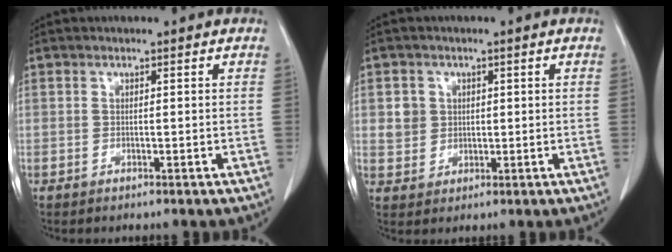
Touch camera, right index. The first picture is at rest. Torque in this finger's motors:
{"motor_torque": [0.30, 0.11, 0.19, 0.03]}